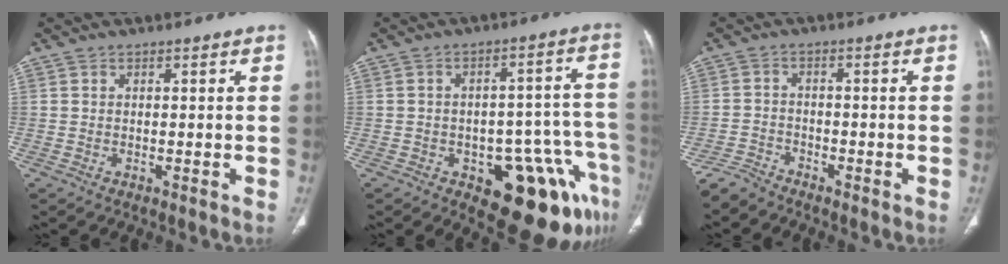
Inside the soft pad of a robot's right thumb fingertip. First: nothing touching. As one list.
[{"total": 17.3, "force": [-8.6, 7.8, 12.9], "torque": [-0.094, 0.064, -0.098]}, {"total": 3.3, "force": [-3.2, 0.8, 0.0], "torque": [-0.003, 0.000, -0.070]}]